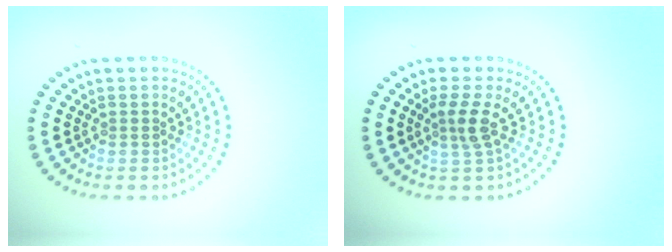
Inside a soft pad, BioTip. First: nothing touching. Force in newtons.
{"total": 2.2, "press": 1.8, "slide": 1.4}